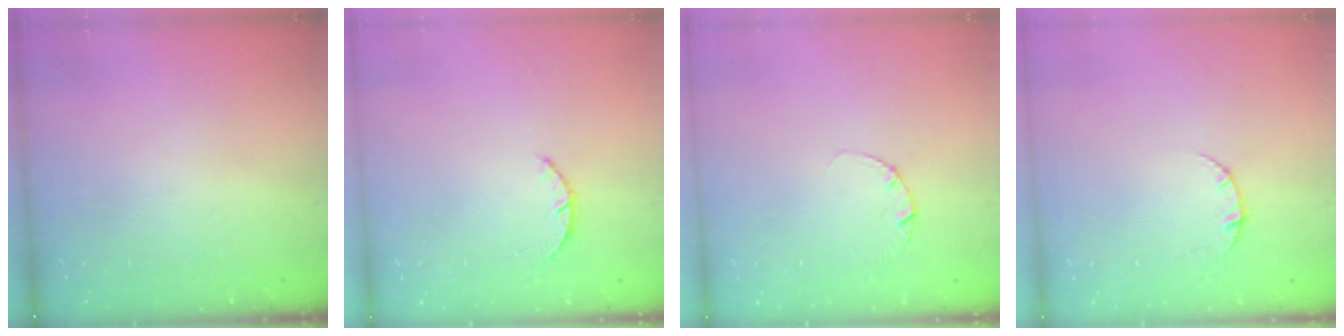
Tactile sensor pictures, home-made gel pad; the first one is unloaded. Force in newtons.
{"total": 2.5, "press": 2.5, "slide": 0.5}
{"total": 1.3, "press": 1.3, "slide": 0.2}
{"total": 3.4, "press": 3.4, "slide": 0.4}